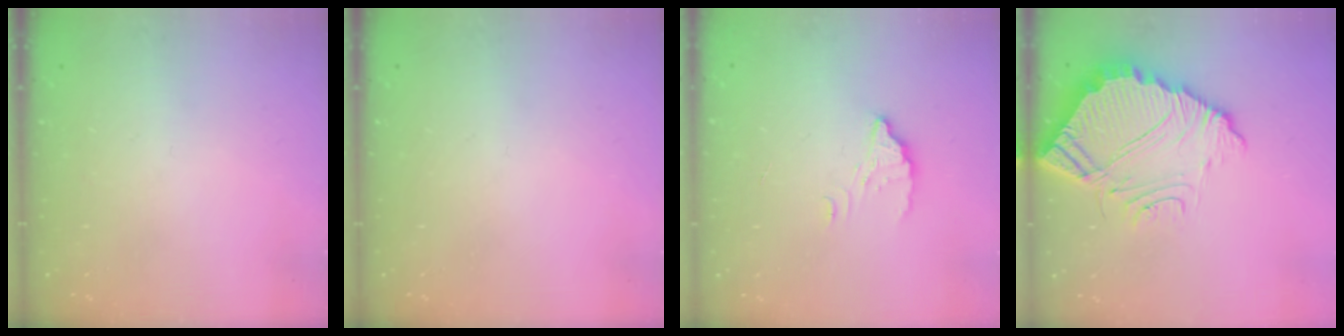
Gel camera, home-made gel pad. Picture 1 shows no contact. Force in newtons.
{"total": 0.0}
{"total": 3.0, "press": 3.0, "slide": 0.1}
{"total": 12.9, "press": 12.9, "slide": 1.1}